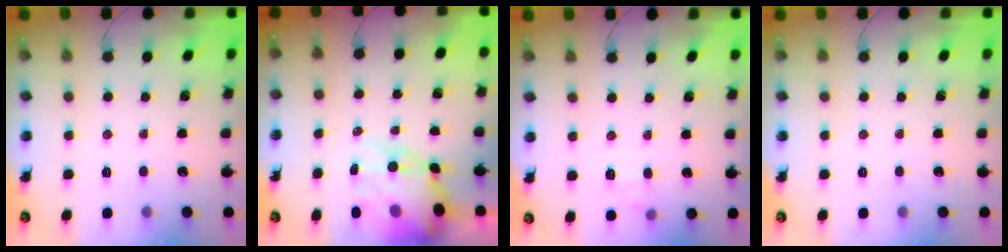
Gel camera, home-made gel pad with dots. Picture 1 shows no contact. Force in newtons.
{"total": 12.5, "press": 12.0, "slide": 3.3}
{"total": 6.1, "press": 5.8, "slide": 1.9}
{"total": 0.0}